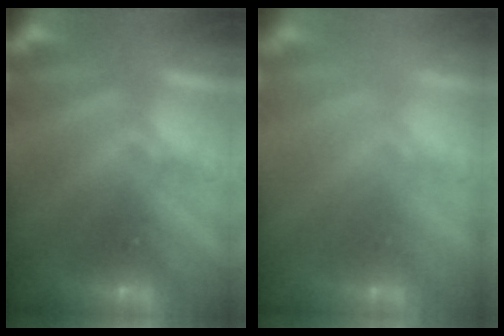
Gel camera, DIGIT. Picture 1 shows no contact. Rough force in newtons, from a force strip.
{"total": 3.1}